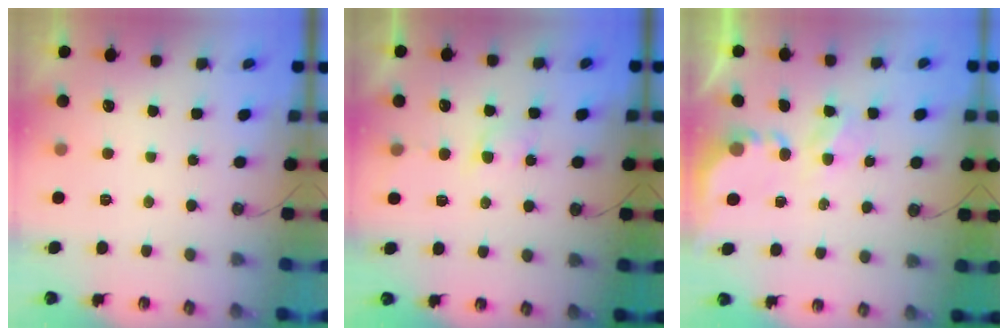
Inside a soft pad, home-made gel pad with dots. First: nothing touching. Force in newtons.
{"total": 3.4, "press": 3.4, "slide": 0.5}
{"total": 4.0, "press": 4.0, "slide": 0.3}